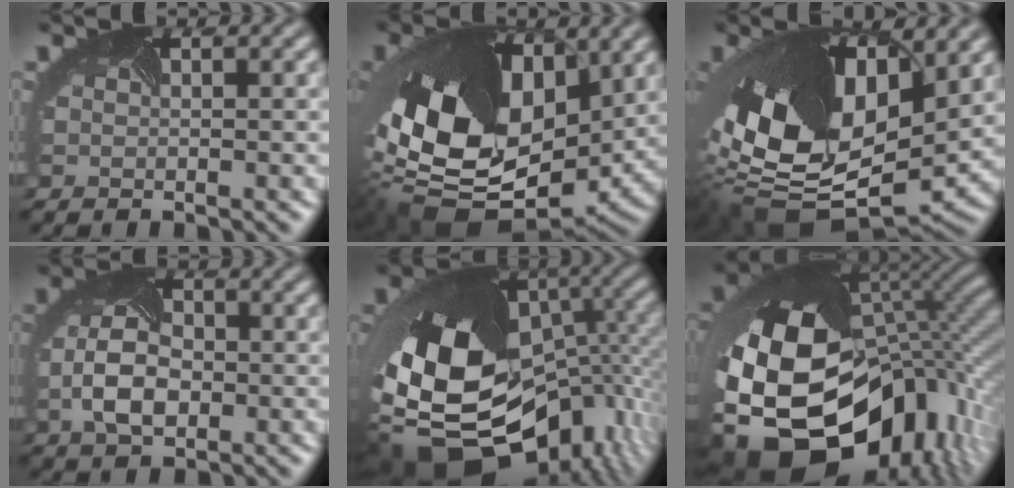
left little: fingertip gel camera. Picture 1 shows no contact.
{"total": 16.4, "force": [-0.5, 11.1, 12.0], "torque": [-0.284, -0.047, 0.016]}
{"total": 16.0, "force": [0.9, 9.7, 12.7], "torque": [-0.278, -0.032, 0.034]}
{"total": 4.6, "force": [-0.8, 3.1, 3.3], "torque": [-0.091, -0.003, -0.020]}
{"total": 18.7, "force": [-4.9, 12.9, 12.6], "torque": [-0.264, -0.043, -0.058]}
{"total": 20.3, "force": [-6.0, 14.3, 13.1], "torque": [-0.278, -0.043, -0.077]}